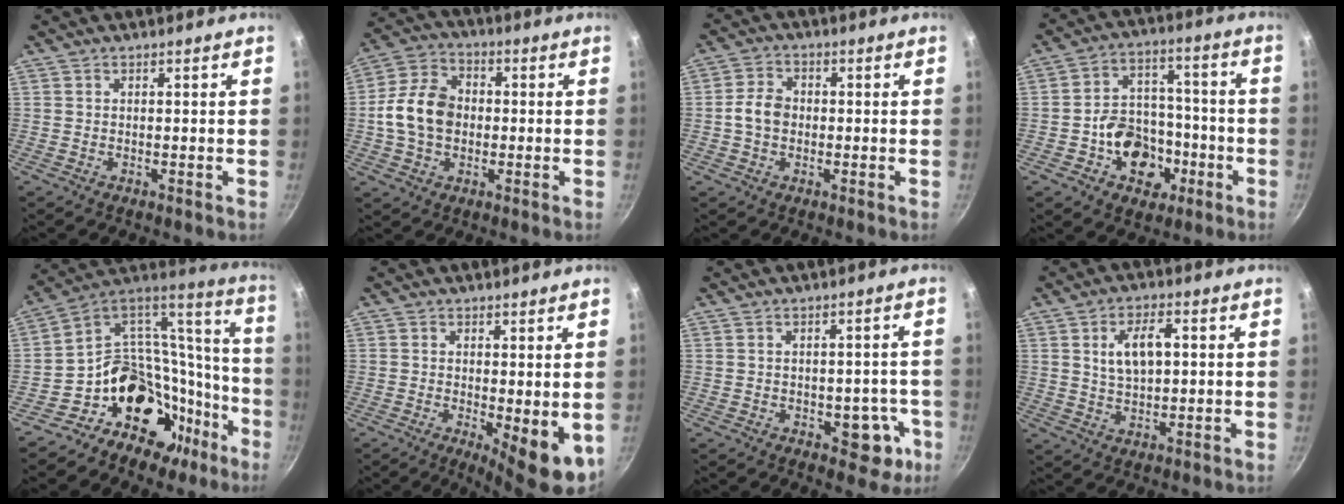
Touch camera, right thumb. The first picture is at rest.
{"total": 12.0, "force": [-0.5, 9.0, 7.9], "torque": [-0.127, 0.024, -0.023]}
{"total": 5.3, "force": [-0.5, 4.1, 3.2], "torque": [-0.047, 0.017, -0.018]}
{"total": 13.6, "force": [-4.5, 10.6, 7.2], "torque": [-0.074, 0.044, -0.067]}
{"total": 24.0, "force": [-11.9, 17.7, 11.0], "torque": [-0.099, 0.130, -0.187]}
{"total": 7.6, "force": [-0.7, 2.5, 7.2], "torque": [-0.084, -0.010, 0.000]}
{"total": 7.0, "force": [-2.3, 4.4, 4.9], "torque": [-0.016, 0.017, -0.023]}
{"total": 7.8, "force": [1.6, 4.0, 6.5], "torque": [-0.106, 0.006, 0.031]}